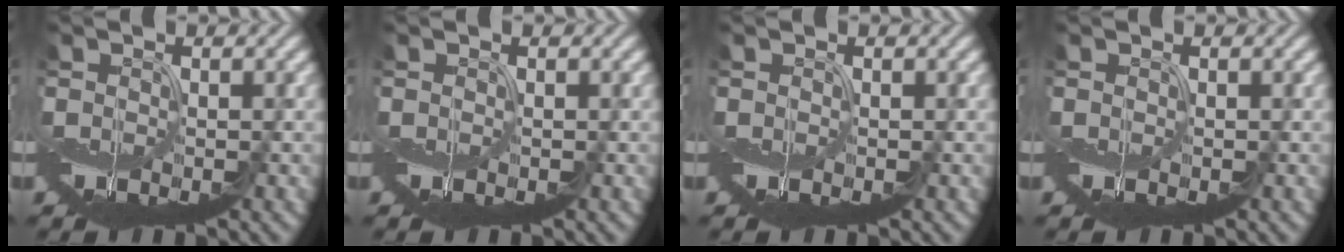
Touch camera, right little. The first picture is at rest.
{"total": 0.0}
{"total": 0.0}
{"total": 0.0}